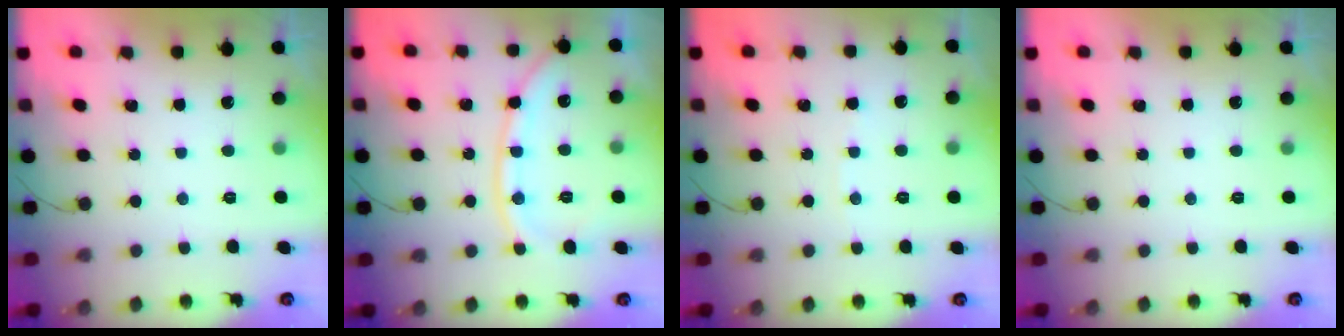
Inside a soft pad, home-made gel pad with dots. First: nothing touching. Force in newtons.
{"total": 12.0, "press": 11.9, "slide": 1.4}
{"total": 2.3, "press": 2.3, "slide": 0.3}
{"total": 0.0}